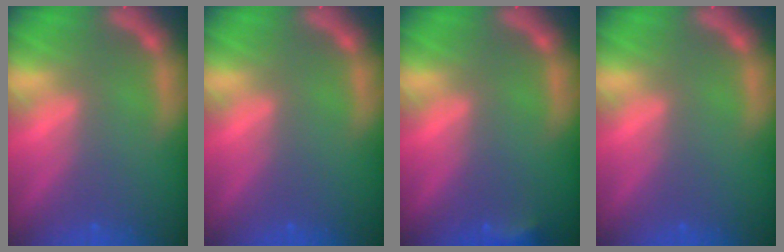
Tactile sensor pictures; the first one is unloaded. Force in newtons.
{"total": 0.0}
{"total": 1.9}
{"total": 0.0}